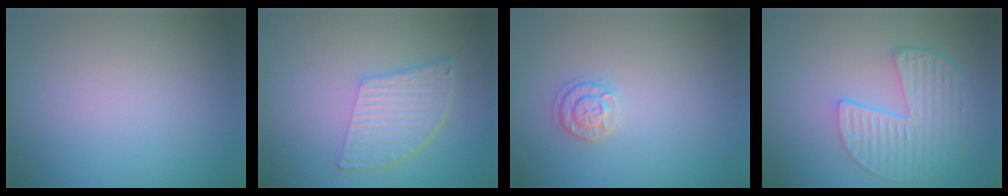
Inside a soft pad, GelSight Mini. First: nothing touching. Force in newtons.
{"total": 5.1, "press": 3.6, "slide": 3.7}
{"total": 1.8, "press": 1.7, "slide": 0.4}
{"total": 5.7, "press": 4.3, "slide": 3.7}